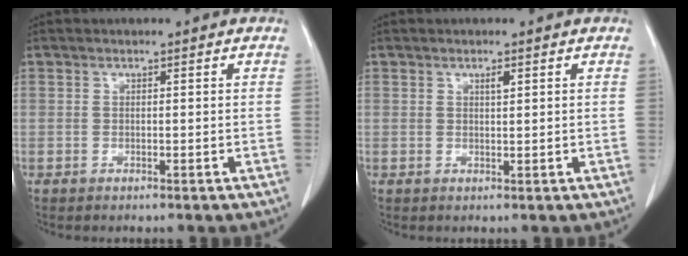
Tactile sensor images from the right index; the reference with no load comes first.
{"total": 1.3, "force": [0.8, 0.2, 1.0], "torque": [-0.016, -0.004, 0.011]}